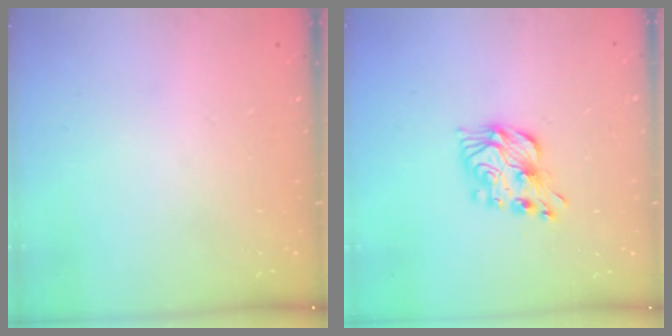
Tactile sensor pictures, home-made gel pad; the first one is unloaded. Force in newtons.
{"total": 9.8, "press": 9.8, "slide": 0.4}